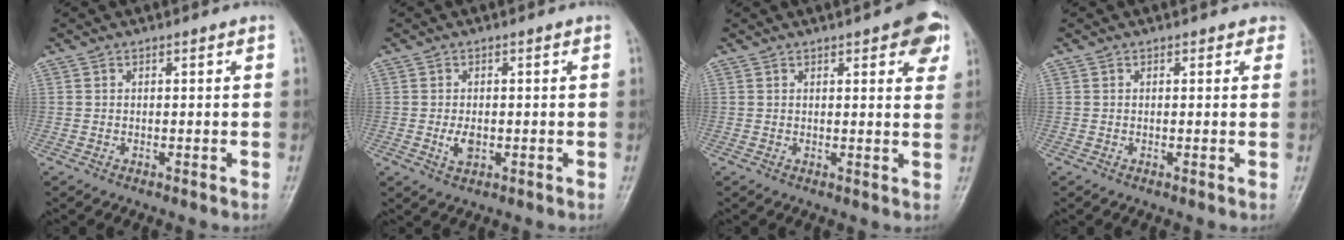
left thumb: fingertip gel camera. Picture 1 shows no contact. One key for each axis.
{"total": 2.8, "fx": -0.3, "fy": 1.6, "fz": 2.2, "tx": -0.040, "ty": -0.004, "tz": -0.003}
{"total": 7.7, "fx": 3.9, "fy": 2.5, "fz": 6.2, "tx": -0.054, "ty": -0.010, "tz": 0.041}
{"total": 1.7, "fx": 1.2, "fy": 1.0, "fz": 0.5, "tx": 0.016, "ty": -0.002, "tz": 0.003}